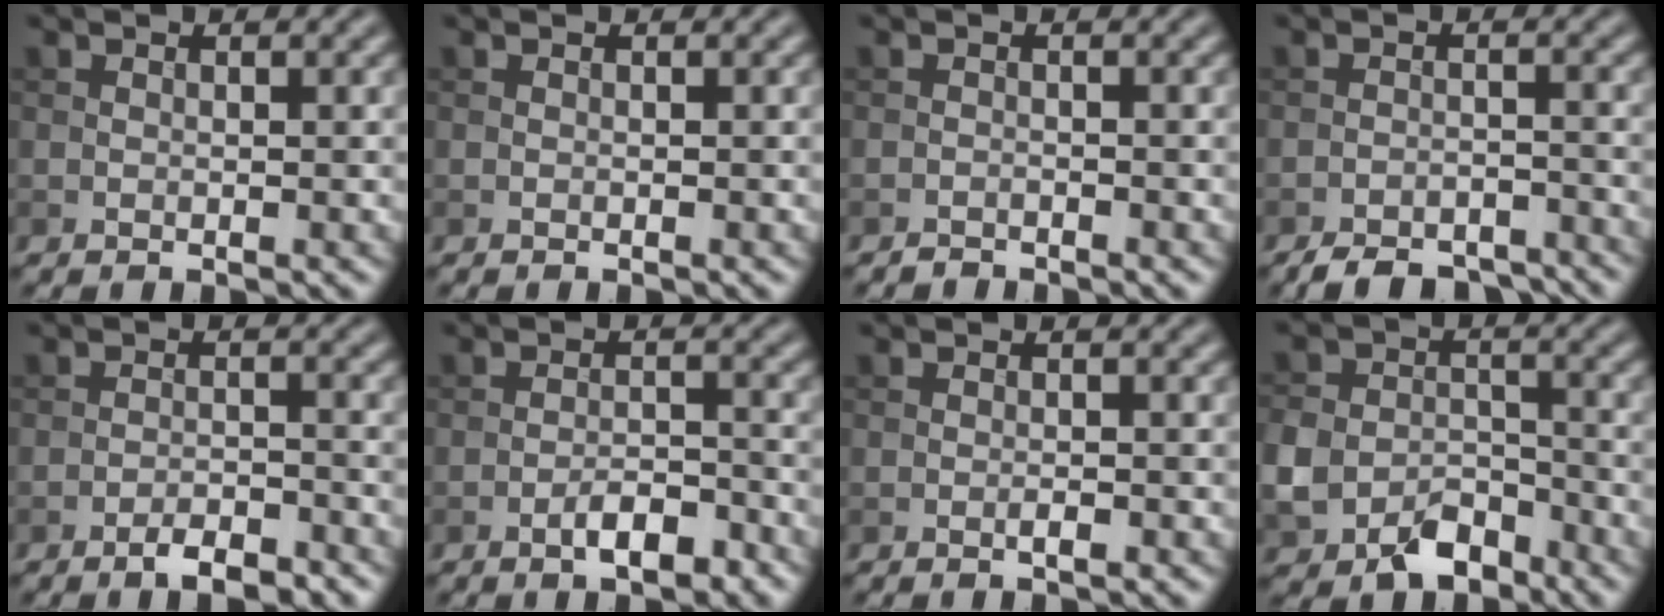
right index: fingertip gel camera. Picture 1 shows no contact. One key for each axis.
{"total": 0.0}
{"total": 0.8, "fx": -0.8, "fy": 0.1, "fz": 0.0, "tx": 0.002, "ty": 0.001, "tz": -0.018}
{"total": 5.0, "fx": -4.5, "fy": 1.5, "fz": 1.6, "tx": -0.021, "ty": -0.005, "tz": -0.073}
{"total": 2.8, "fx": -2.1, "fy": 0.7, "fz": 1.7, "tx": -0.024, "ty": 0.004, "tz": -0.038}
{"total": 3.1, "fx": -1.9, "fy": 1.0, "fz": 2.2, "tx": -0.034, "ty": 0.006, "tz": -0.033}
{"total": 0.9, "fx": -0.4, "fy": 0.2, "fz": 0.8, "tx": -0.014, "ty": 0.000, "tz": -0.006}
{"total": 6.2, "fx": -3.4, "fy": 4.3, "fz": 2.9, "tx": -0.054, "ty": -0.007, "tz": -0.067}